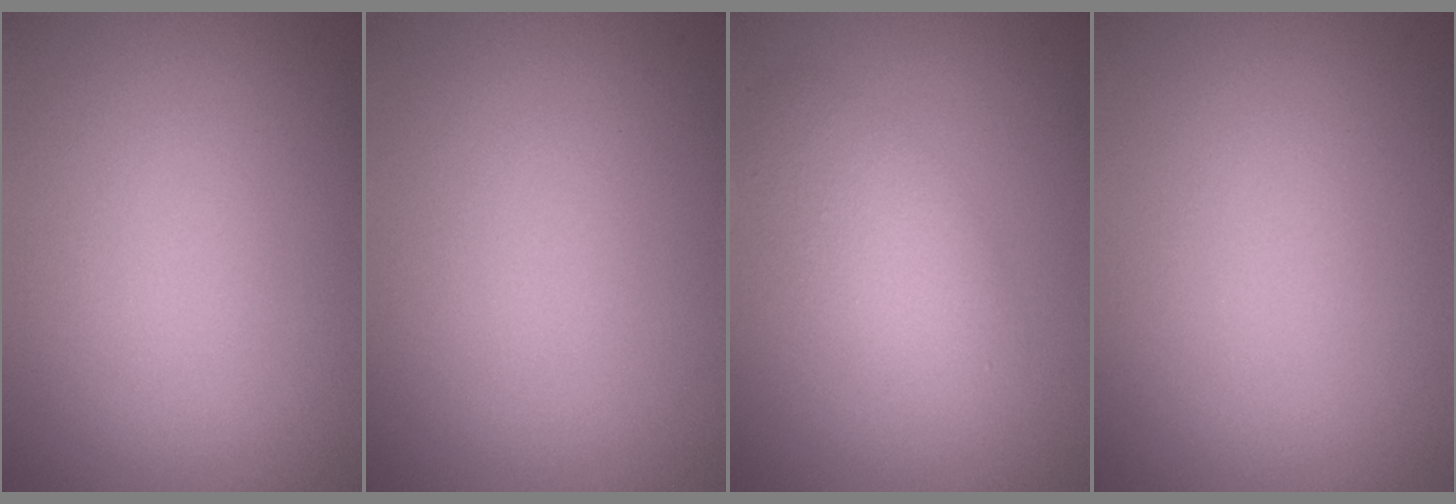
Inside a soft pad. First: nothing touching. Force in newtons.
{"total": 0.0}
{"total": 3.2, "press": 3.2, "slide": 0.1}
{"total": 0.0}